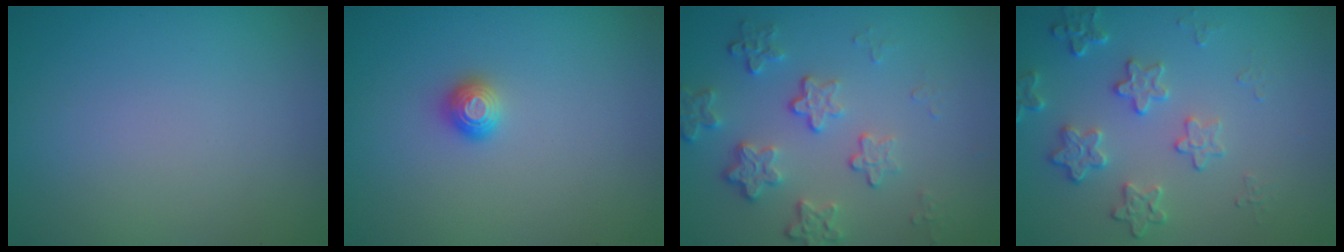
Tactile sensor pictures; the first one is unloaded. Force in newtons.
{"total": 1.0, "press": 1.0, "slide": 0.1}
{"total": 4.2, "press": 3.1, "slide": 2.9}
{"total": 2.9, "press": 2.3, "slide": 1.8}